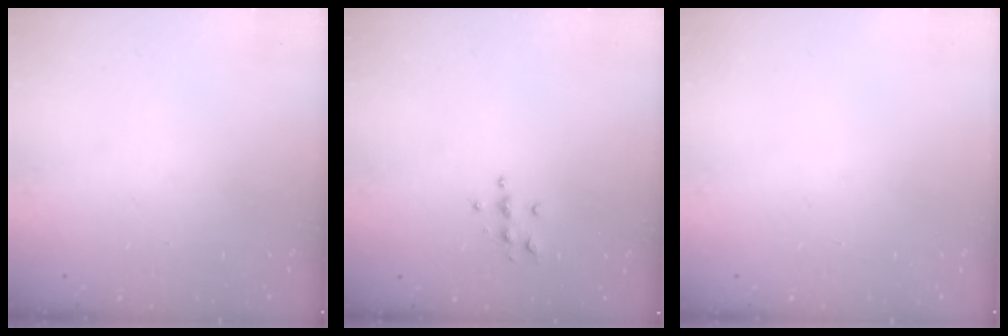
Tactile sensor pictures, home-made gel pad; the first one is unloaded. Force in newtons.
{"total": 3.9, "press": 3.8, "slide": 0.5}
{"total": 0.0}